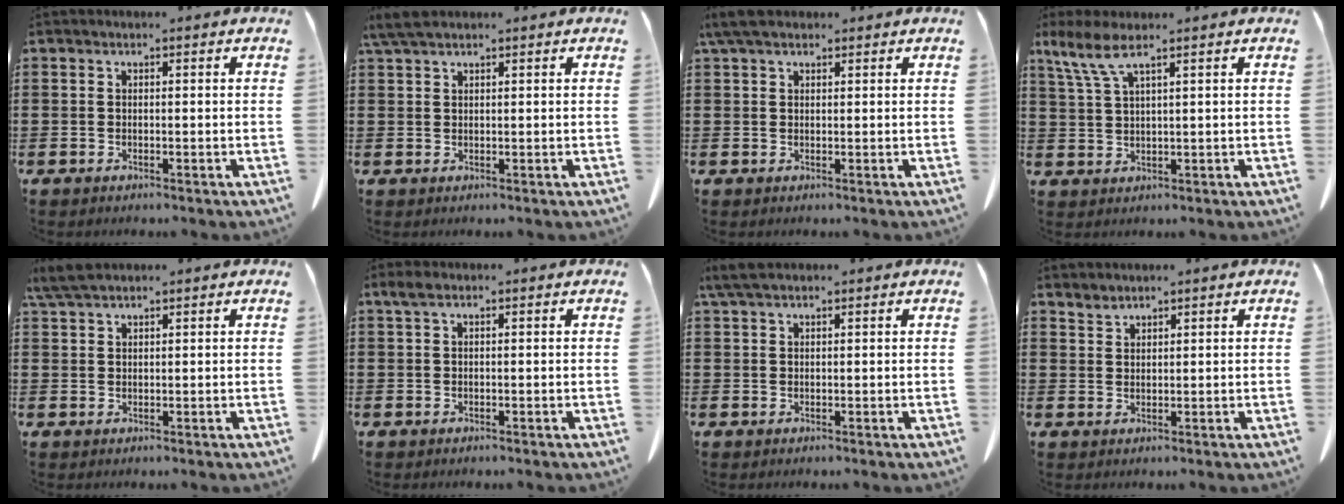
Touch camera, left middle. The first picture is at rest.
{"total": 2.7, "force": [2.0, 0.6, 1.7], "torque": [-0.039, 0.004, 0.038]}
{"total": 3.5, "force": [2.3, 1.3, 2.2], "torque": [-0.050, 0.009, 0.045]}
{"total": 5.2, "force": [3.3, 0.6, 3.9], "torque": [-0.093, -0.004, 0.058]}
{"total": 3.5, "force": [2.8, 0.7, 1.9], "torque": [-0.046, 0.002, 0.054]}
{"total": 1.3, "force": [0.6, 0.5, 1.1], "torque": [-0.024, 0.004, 0.010]}
{"total": 2.6, "force": [1.8, 0.7, 1.7], "torque": [-0.039, 0.004, 0.034]}
{"total": 1.7, "force": [1.6, 0.3, 0.0], "torque": [-0.005, 0.000, 0.033]}